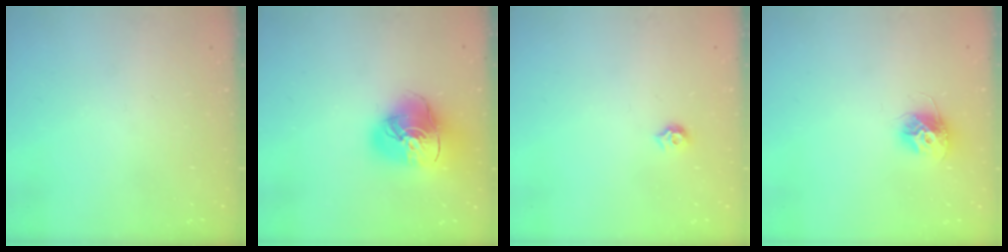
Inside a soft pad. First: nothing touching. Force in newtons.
{"total": 16.9, "press": 16.8, "slide": 2.0}
{"total": 5.8, "press": 5.7, "slide": 0.8}
{"total": 10.4, "press": 10.4, "slide": 0.5}